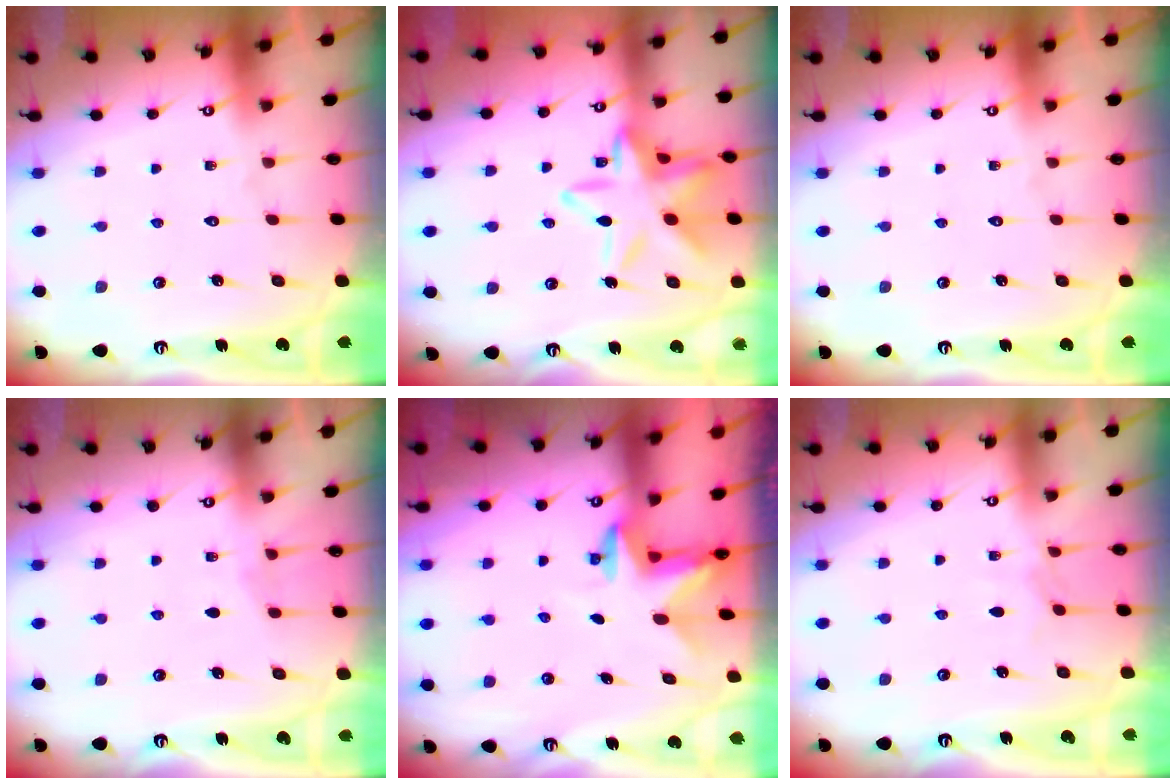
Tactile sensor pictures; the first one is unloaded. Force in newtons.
{"total": 17.0, "press": 16.9, "slide": 1.2}
{"total": 0.0}
{"total": 2.1, "press": 2.1, "slide": 0.3}
{"total": 2.3, "press": 2.3, "slide": 0.4}
{"total": 2.8, "press": 2.8, "slide": 0.5}